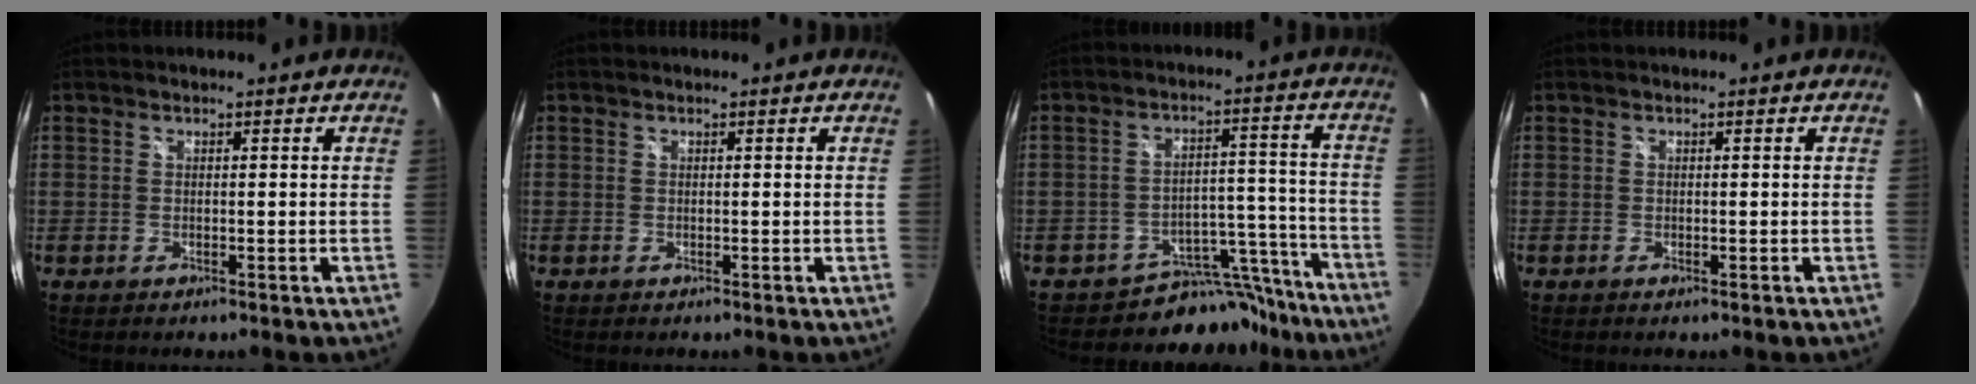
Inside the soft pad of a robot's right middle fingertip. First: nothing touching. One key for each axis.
{"total": 0.0}
{"total": 11.3, "fx": -10.2, "fy": 4.9, "fz": 0.3, "tx": 0.017, "ty": 0.058, "tz": -0.138}
{"total": 0.0}